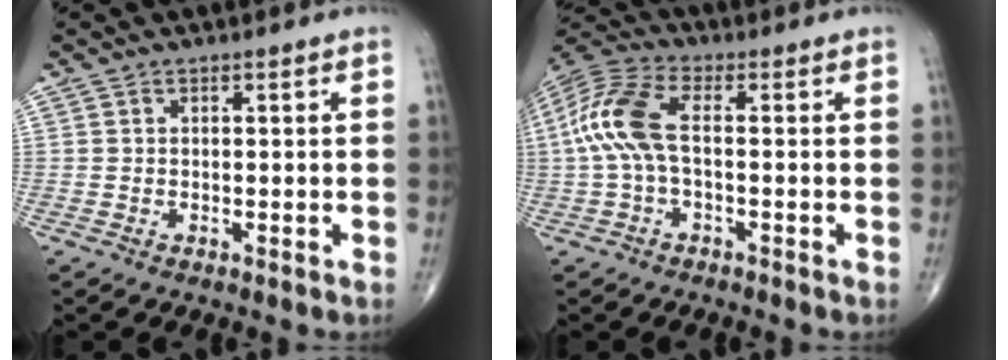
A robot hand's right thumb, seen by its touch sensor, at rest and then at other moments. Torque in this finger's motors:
{"motor_torque": [1.09, 1.09, 1.08, 0.17, 0.15]}